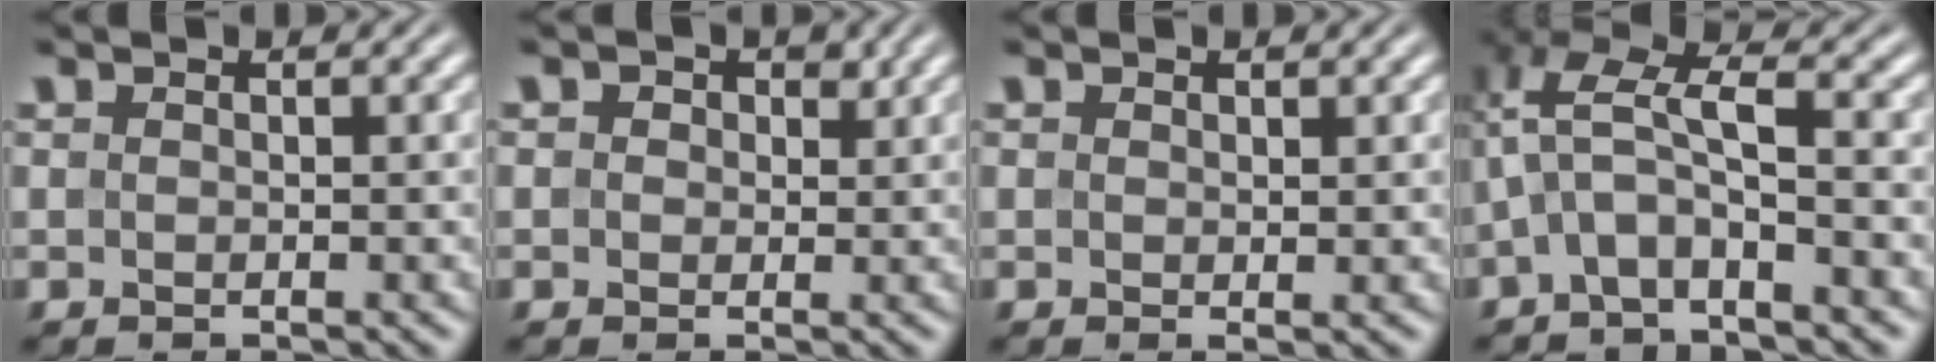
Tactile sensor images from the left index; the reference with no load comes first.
{"total": 2.2, "force": [1.0, 1.6, 1.0], "torque": [-0.013, 0.008, -0.004]}
{"total": 0.6, "force": [0.2, 0.3, 0.5], "torque": [-0.004, -0.003, 0.003]}
{"total": 5.7, "force": [-0.7, 2.0, 5.2], "torque": [-0.115, 0.021, -0.029]}